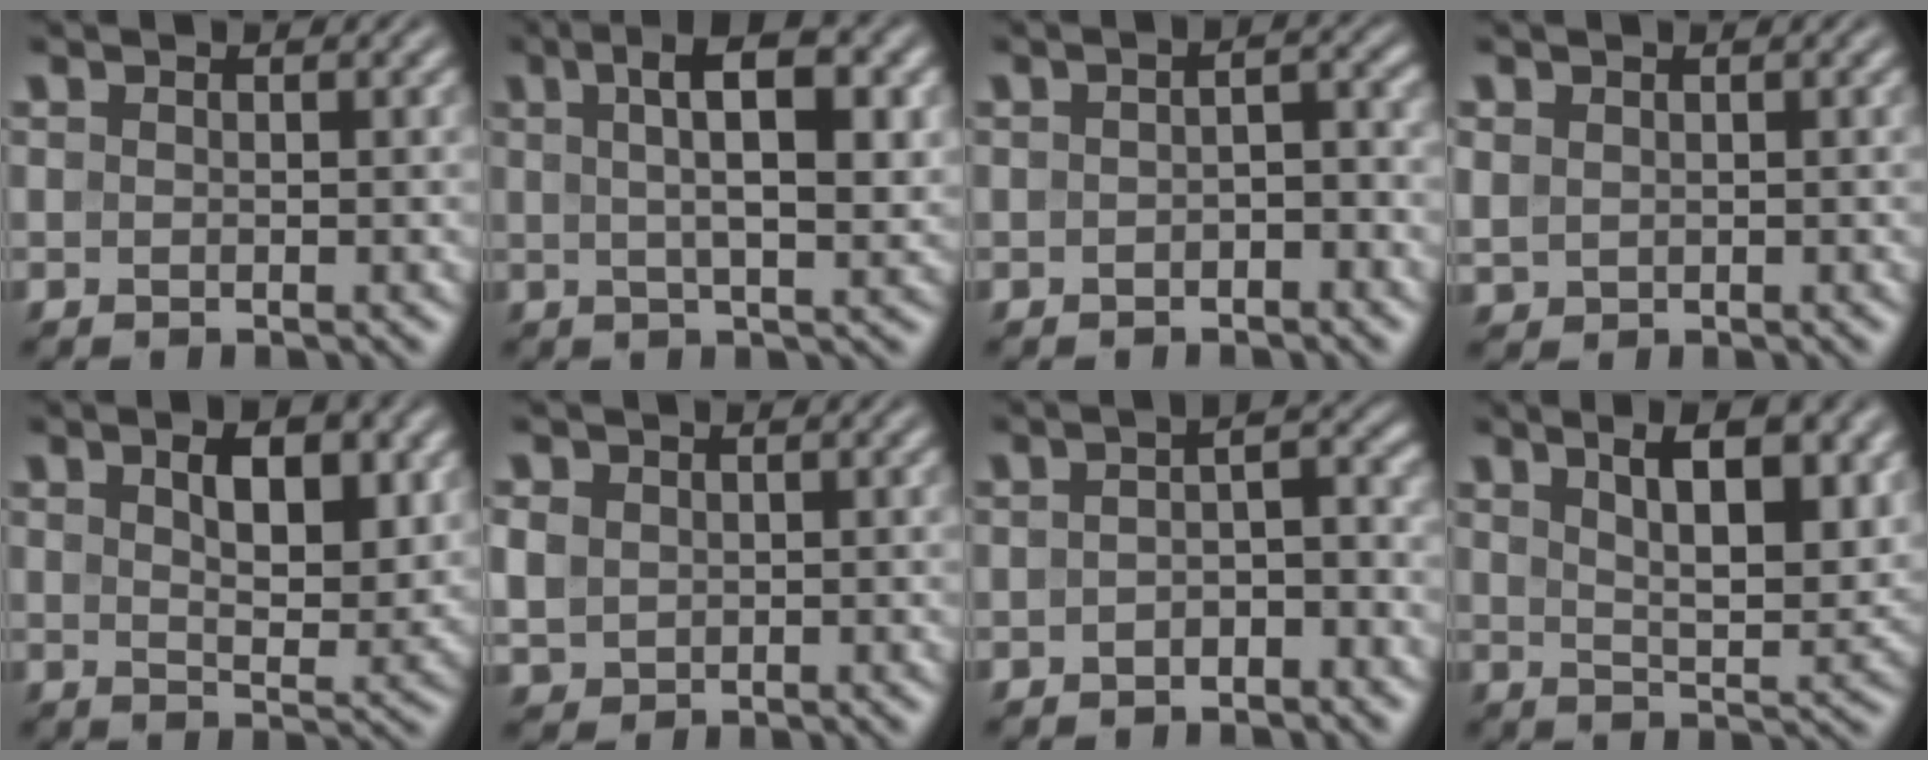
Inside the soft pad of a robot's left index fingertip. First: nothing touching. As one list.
[{"total": 7.3, "force": [2.0, 2.3, 6.7], "torque": [-0.097, 0.011, 0.029]}, {"total": 2.2, "force": [-0.8, 1.0, 1.7], "torque": [-0.027, 0.004, -0.016]}, {"total": 1.2, "force": [0.6, 1.0, 0.4], "torque": [-0.013, -0.001, 0.016]}, {"total": 5.6, "force": [2.0, 2.6, 4.5], "torque": [-0.071, -0.003, 0.036]}, {"total": 2.5, "force": [0.3, 2.3, 1.0], "torque": [-0.036, 0.001, 0.008]}, {"total": 3.3, "force": [-1.5, 1.6, 2.4], "torque": [-0.035, 0.008, -0.030]}, {"total": 7.9, "force": [3.5, 2.8, 6.5], "torque": [-0.086, 0.005, 0.055]}]